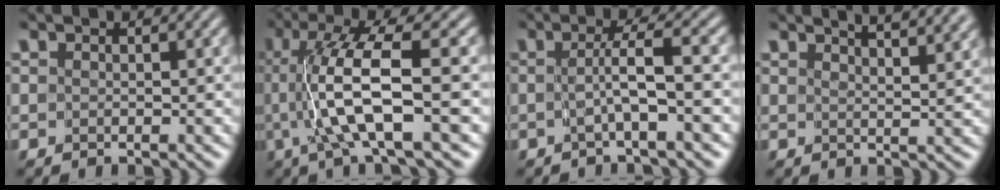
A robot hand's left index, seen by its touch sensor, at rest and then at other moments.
{"total": 7.5, "force": [-0.3, 1.3, 7.4], "torque": [-0.134, 0.007, -0.003]}
{"total": 3.0, "force": [-0.6, -0.1, 2.9], "torque": [-0.051, 0.002, -0.013]}
{"total": 7.4, "force": [5.7, 2.1, 4.1], "torque": [-0.021, 0.027, 0.043]}